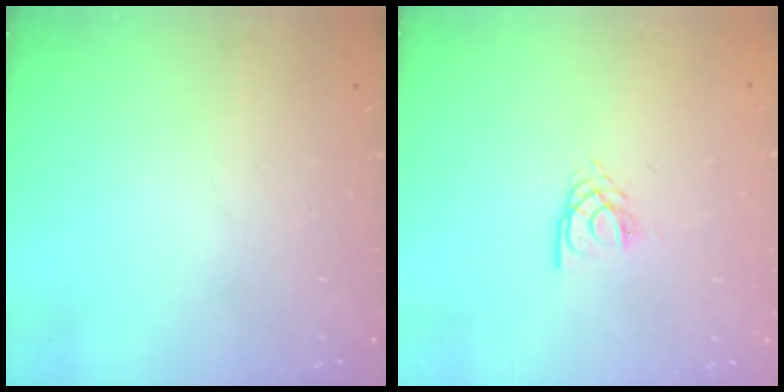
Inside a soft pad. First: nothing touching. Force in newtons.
{"total": 2.1, "press": 2.1, "slide": 0.3}